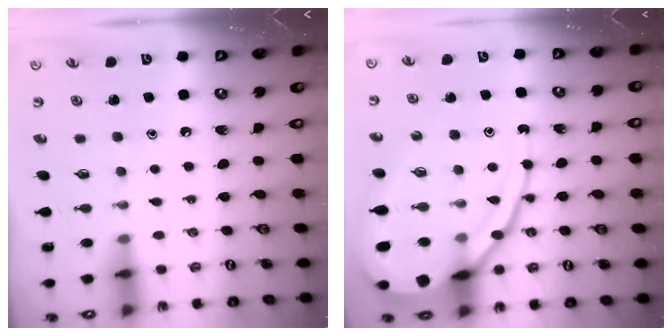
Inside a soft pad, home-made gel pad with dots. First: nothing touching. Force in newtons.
{"total": 16.9, "press": 16.8, "slide": 1.5}